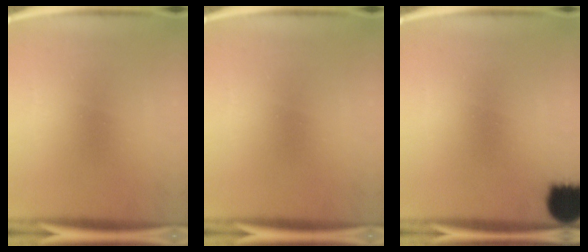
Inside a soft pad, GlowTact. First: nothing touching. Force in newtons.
{"total": 0.0}
{"total": 9.7}